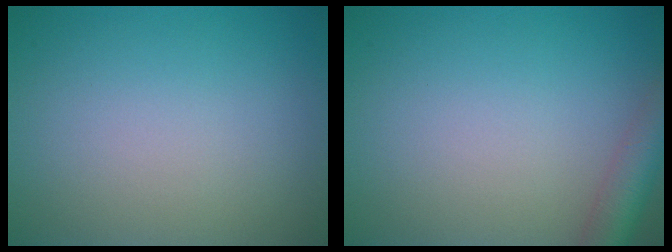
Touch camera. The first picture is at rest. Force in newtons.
{"total": 3.9, "press": 3.9, "slide": 0.2}